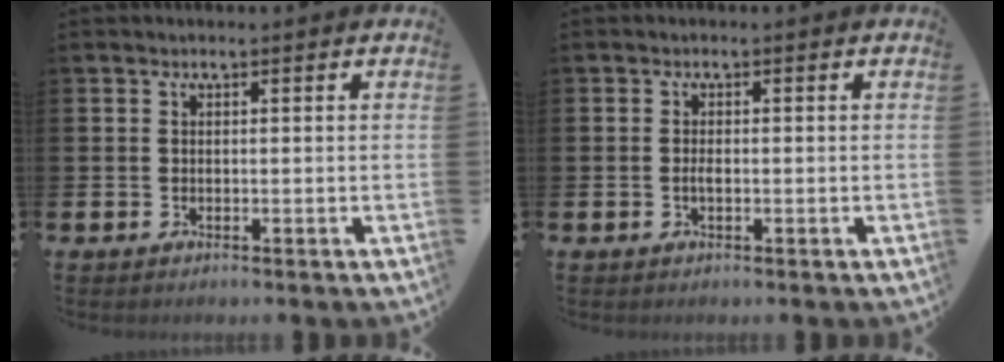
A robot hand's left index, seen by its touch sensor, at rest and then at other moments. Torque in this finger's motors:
{"motor_torque": [0.23, 0.12, -0.02, 0.02]}